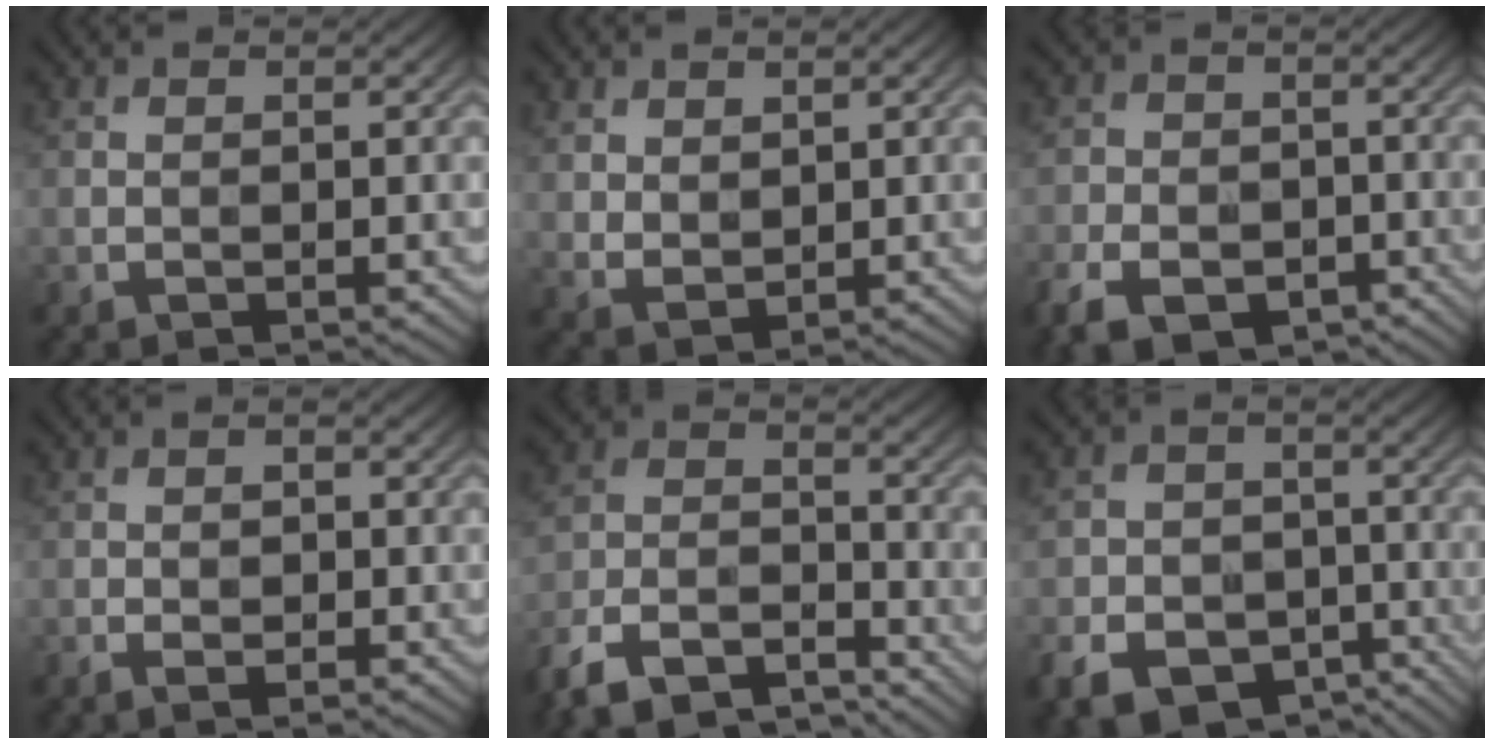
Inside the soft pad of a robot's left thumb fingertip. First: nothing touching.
{"total": 3.1, "force": [1.9, 1.9, 1.5], "torque": [-0.037, -0.007, 0.045]}
{"total": 8.7, "force": [-4.8, 5.8, 4.2], "torque": [-0.085, -0.024, -0.086]}
{"total": 2.5, "force": [-0.9, 1.2, 2.0], "torque": [-0.031, 0.002, -0.016]}
{"total": 11.2, "force": [-8.8, 4.9, 5.0], "torque": [-0.113, -0.014, -0.171]}
{"total": 10.2, "force": [-5.4, 7.6, 4.0], "torque": [-0.100, -0.031, -0.101]}